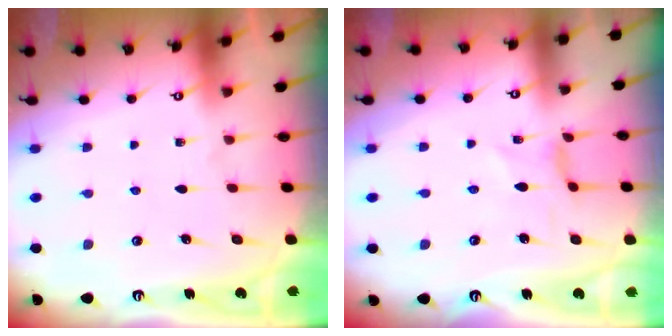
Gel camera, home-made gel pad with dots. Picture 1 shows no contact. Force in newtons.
{"total": 0.9, "press": 0.8, "slide": 0.3}